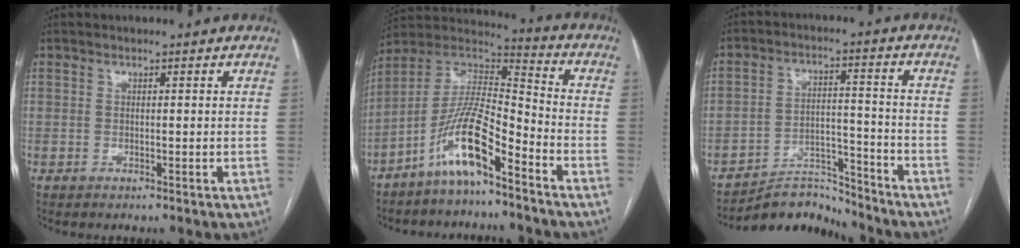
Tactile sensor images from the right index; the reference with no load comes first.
{"total": 12.2, "force": [-7.4, 2.3, 9.4], "torque": [-0.186, 0.017, -0.138]}
{"total": 7.7, "force": [-7.5, 1.4, -0.9], "torque": [0.023, 0.032, -0.126]}